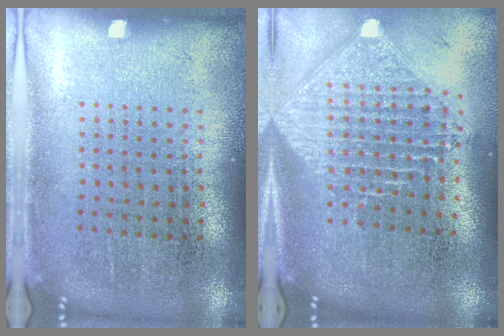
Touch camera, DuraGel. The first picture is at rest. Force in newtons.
{"total": 2.4, "press": 1.9, "slide": 1.5}